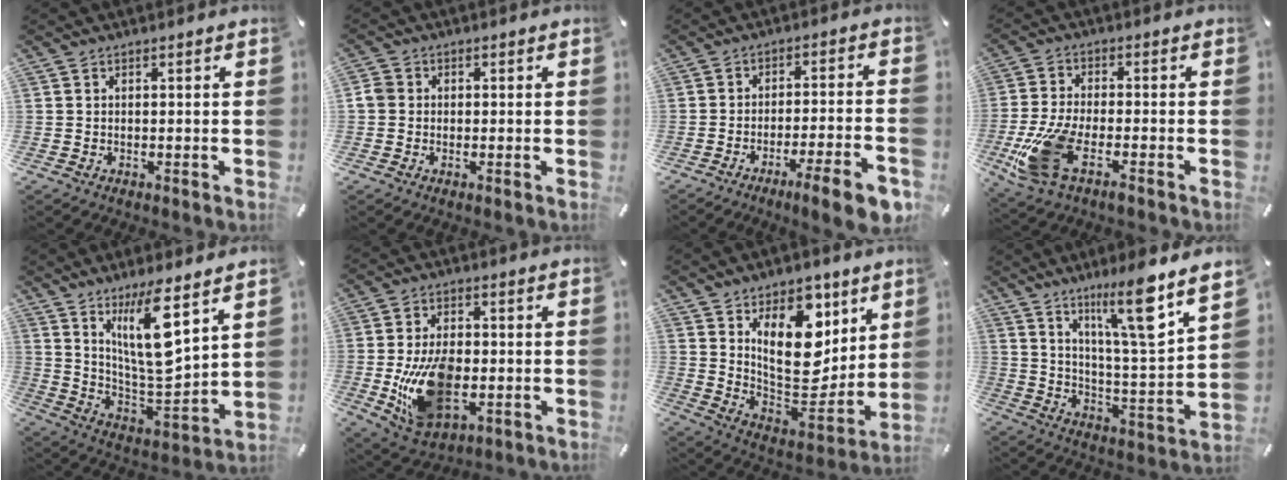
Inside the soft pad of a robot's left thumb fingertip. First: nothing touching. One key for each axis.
{"total": 2.5, "fx": -0.4, "fy": 2.3, "fz": 1.0, "tx": -0.017, "ty": 0.007, "tz": -0.008}
{"total": 10.4, "fx": -6.4, "fy": 1.1, "fz": 8.1, "tx": -0.123, "ty": 0.016, "tz": -0.106}
{"total": 12.4, "fx": -5.0, "fy": 5.1, "fz": 10.1, "tx": -0.218, "ty": -0.001, "tz": -0.085}
{"total": 15.9, "fx": 9.1, "fy": 4.2, "fz": 12.3, "tx": -0.229, "ty": -0.055, "tz": 0.150}
{"total": 15.3, "fx": -2.5, "fy": 9.4, "fz": 11.7, "tx": -0.235, "ty": -0.007, "tz": -0.041}
{"total": 18.3, "fx": 7.4, "fy": 11.0, "fz": 12.6, "tx": -0.200, "ty": -0.062, "tz": 0.129}
{"total": 15.3, "fx": 10.8, "fy": 2.1, "fz": 10.6, "tx": -0.176, "ty": -0.066, "tz": 0.170}